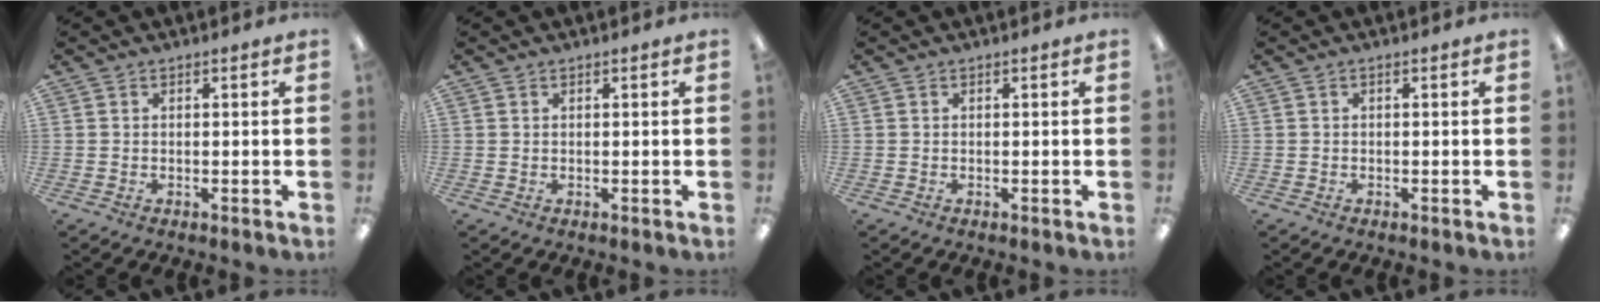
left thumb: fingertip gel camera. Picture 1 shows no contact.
{"total": 0.5, "force": [0.5, 0.1, 0.1], "torque": [-0.002, 0.000, 0.010]}
{"total": 0.0}
{"total": 0.0}